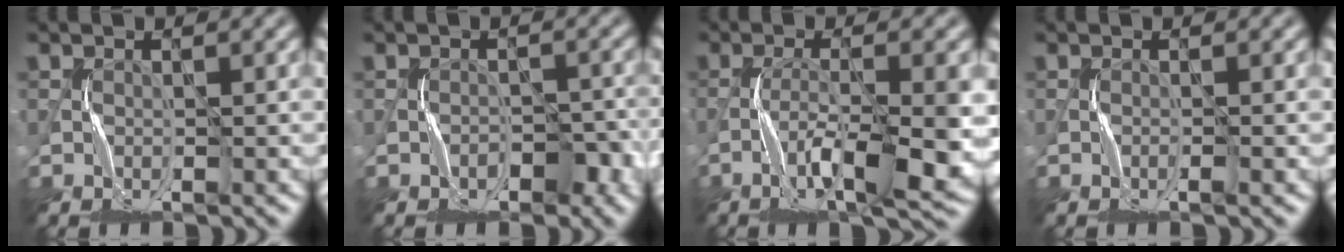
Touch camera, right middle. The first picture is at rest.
{"total": 2.0, "force": [-1.2, 1.0, 1.3], "torque": [-0.016, 0.010, -0.013]}
{"total": 7.8, "force": [-3.0, 1.6, 7.0], "torque": [-0.126, 0.000, -0.052]}
{"total": 0.7, "force": [-0.3, -0.1, 0.7], "torque": [-0.013, 0.004, -0.008]}